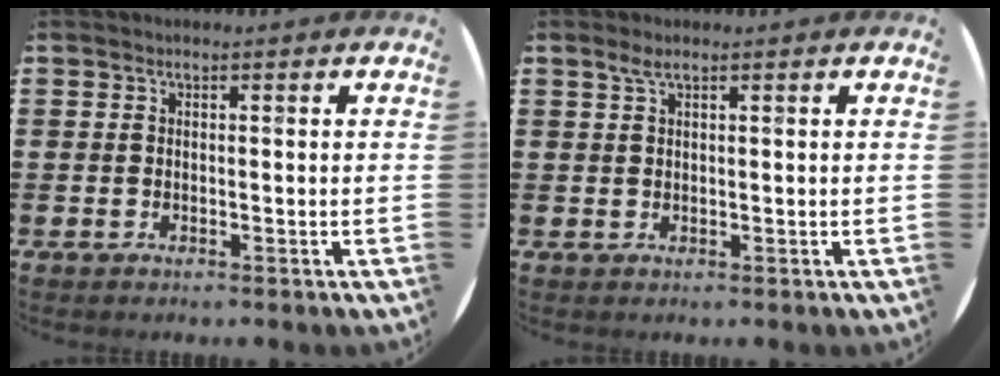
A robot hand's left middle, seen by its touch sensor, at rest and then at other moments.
{"total": 1.3, "force": [0.8, 0.2, 1.0], "torque": [-0.020, 0.004, 0.013]}